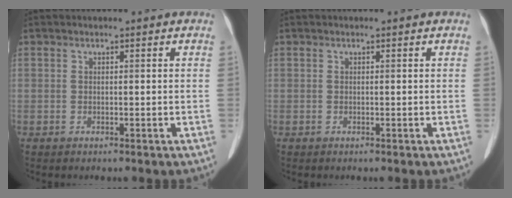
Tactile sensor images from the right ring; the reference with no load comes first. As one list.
[{"total": 0.0}]